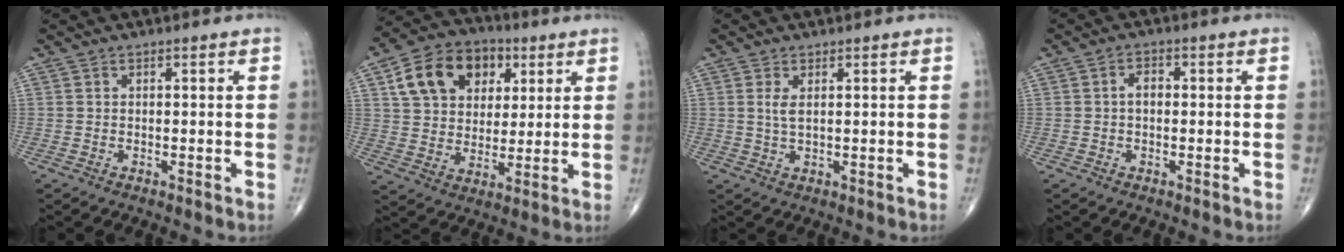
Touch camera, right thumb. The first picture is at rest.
{"total": 15.4, "force": [5.7, 11.3, 8.7], "torque": [-0.124, -0.001, 0.096]}
{"total": 2.4, "force": [0.7, 0.8, 2.2], "torque": [-0.046, -0.003, 0.018]}
{"total": 2.4, "force": [-0.1, 1.6, 1.9], "torque": [-0.023, 0.010, -0.007]}